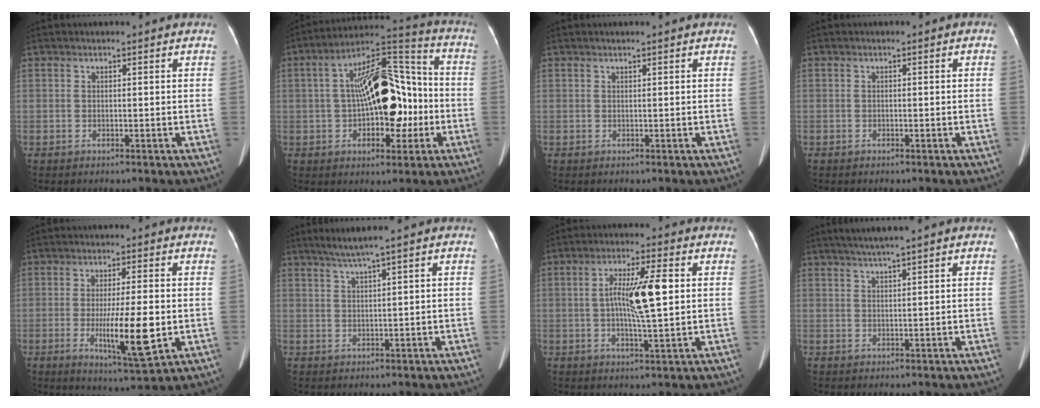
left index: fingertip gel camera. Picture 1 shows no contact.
{"total": 15.4, "force": [-1.6, 6.6, 13.8], "torque": [-0.229, 0.039, -0.022]}
{"total": 0.7, "force": [0.6, -0.1, 0.3], "torque": [-0.006, 0.009, 0.012]}
{"total": 0.5, "force": [-0.4, 0.3, 0.0], "torque": [0.002, 0.005, -0.011]}
{"total": 9.9, "force": [-1.9, 0.9, 9.7], "torque": [-0.168, -0.025, -0.031]}
{"total": 3.1, "force": [2.2, -0.9, 2.0], "torque": [-0.046, 0.002, 0.048]}
{"total": 8.9, "force": [0.7, 0.7, 8.8], "torque": [-0.165, 0.004, 0.009]}
{"total": 4.5, "force": [3.5, -0.6, 2.7], "torque": [-0.047, 0.020, 0.062]}